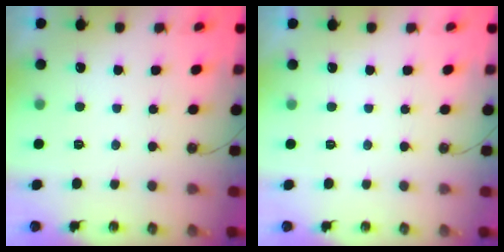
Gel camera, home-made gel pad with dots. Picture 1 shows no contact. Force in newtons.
{"total": 0.0}